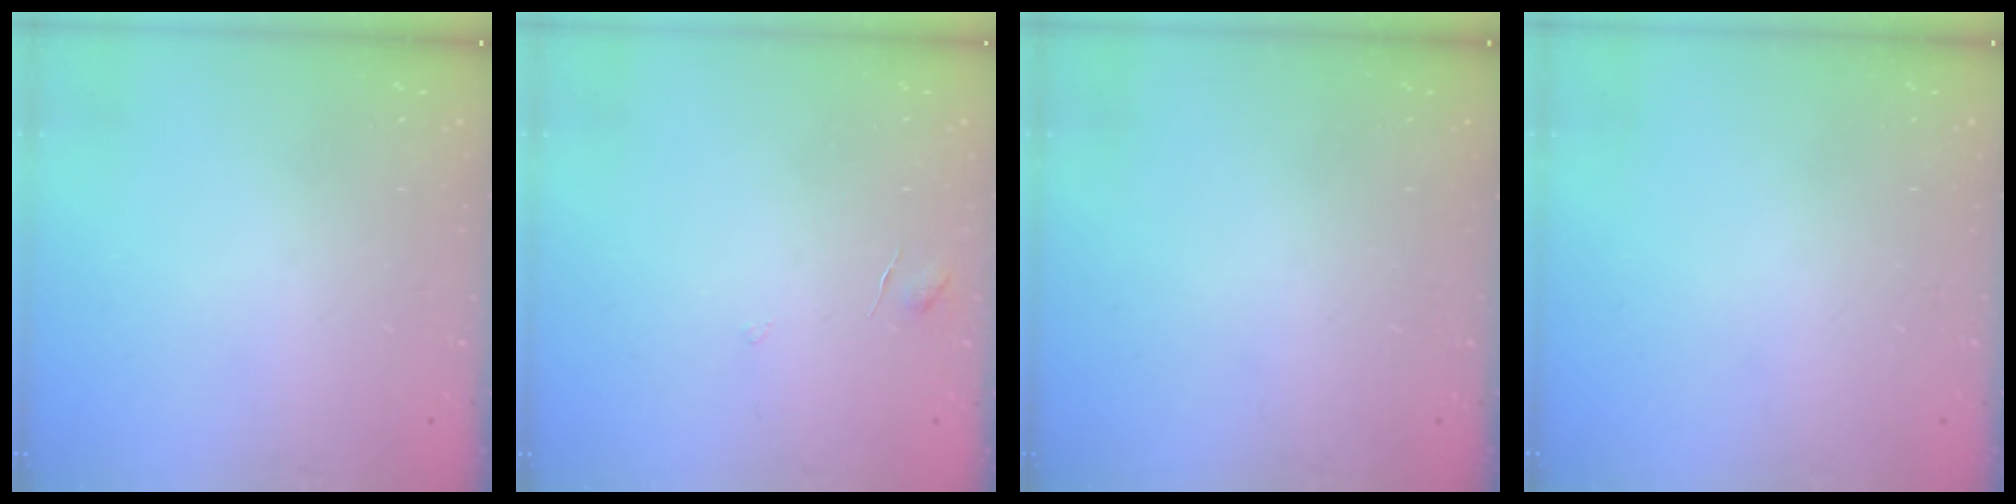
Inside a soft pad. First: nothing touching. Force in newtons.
{"total": 2.9, "press": 2.9, "slide": 0.2}
{"total": 0.0}
{"total": 0.0}